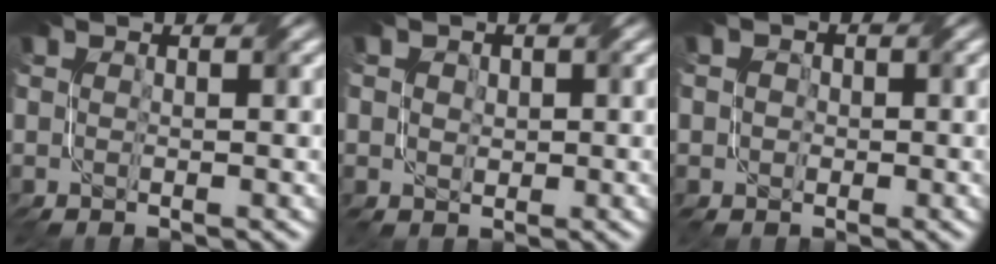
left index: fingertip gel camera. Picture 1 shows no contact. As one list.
[{"total": 1.3, "force": [-0.2, 1.3, -0.3], "torque": [-0.007, 0.004, 0.021]}, {"total": 1.6, "force": [-0.8, 1.3, -0.5], "torque": [0.012, 0.005, -0.002]}]